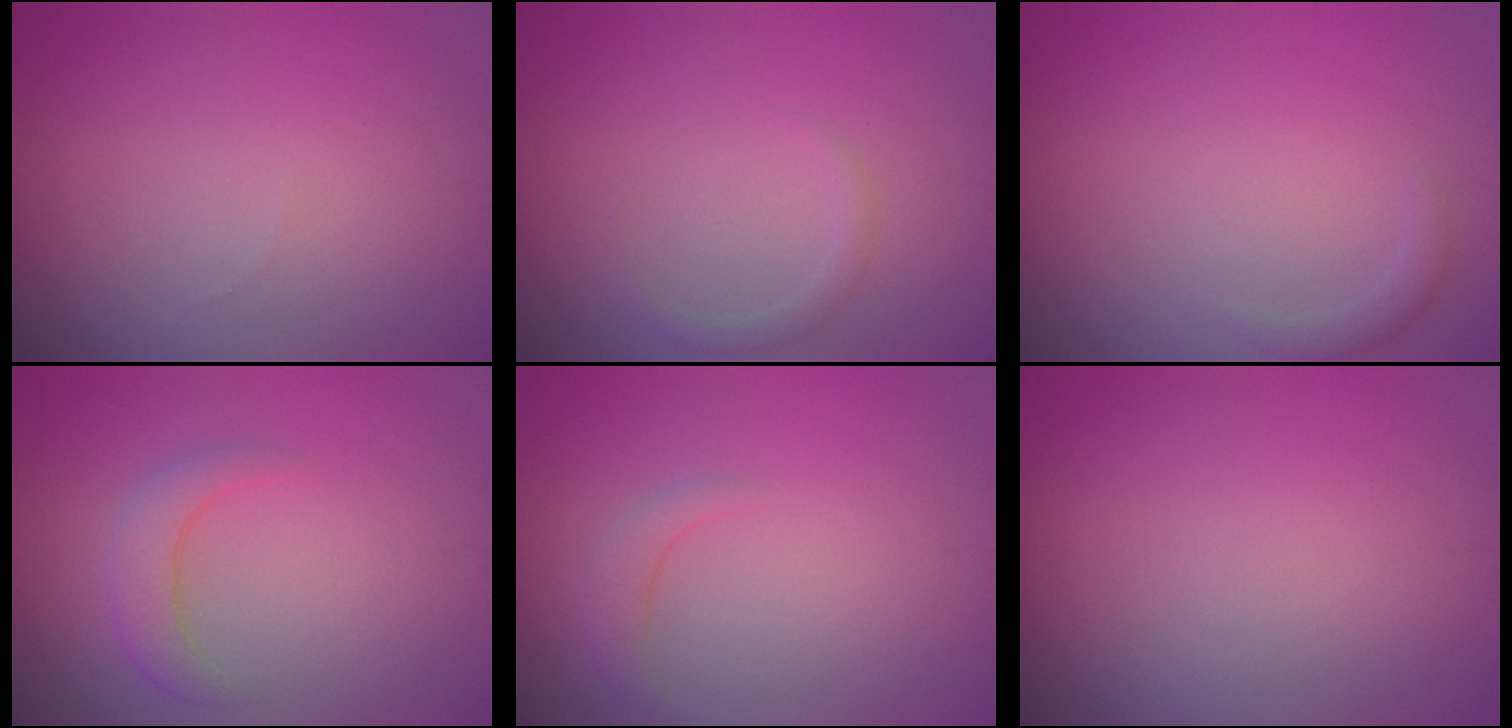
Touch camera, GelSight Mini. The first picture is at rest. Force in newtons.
{"total": 1.0, "press": 1.0, "slide": 0.1}
{"total": 1.1, "press": 1.1, "slide": 0.0}
{"total": 2.4, "press": 2.4, "slide": 0.1}
{"total": 1.4, "press": 1.3, "slide": 0.3}
{"total": 0.0}